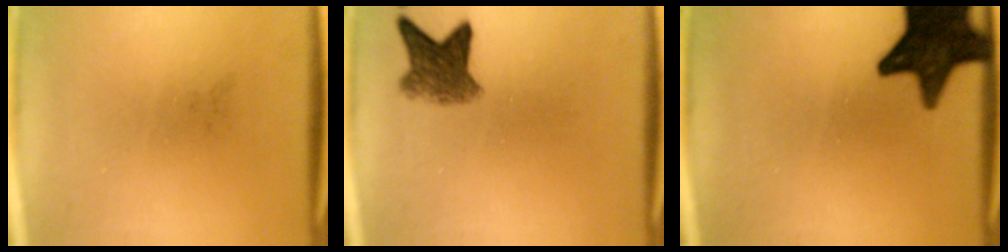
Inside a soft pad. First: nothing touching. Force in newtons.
{"total": 5.3}
{"total": 16.6}